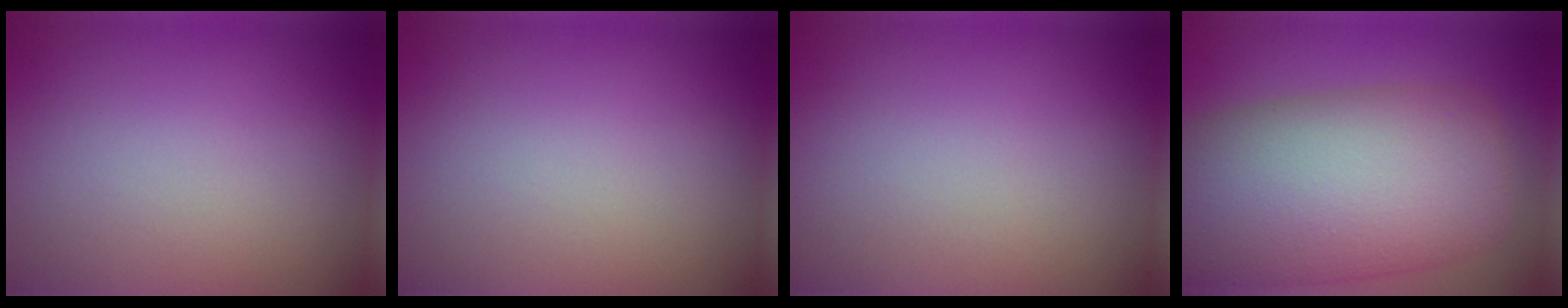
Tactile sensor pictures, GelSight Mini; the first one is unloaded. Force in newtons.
{"total": 0.0}
{"total": 0.0}
{"total": 13.9, "press": 13.9, "slide": 0.4}